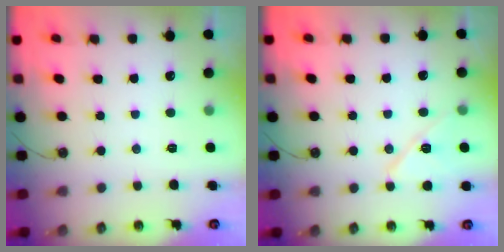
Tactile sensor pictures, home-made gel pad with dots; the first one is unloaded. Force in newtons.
{"total": 9.4, "press": 9.4, "slide": 0.7}